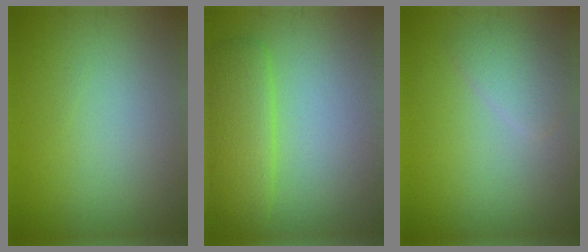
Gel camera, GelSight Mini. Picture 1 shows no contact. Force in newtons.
{"total": 3.9, "press": 3.9, "slide": 0.3}
{"total": 2.1, "press": 2.1, "slide": 0.1}